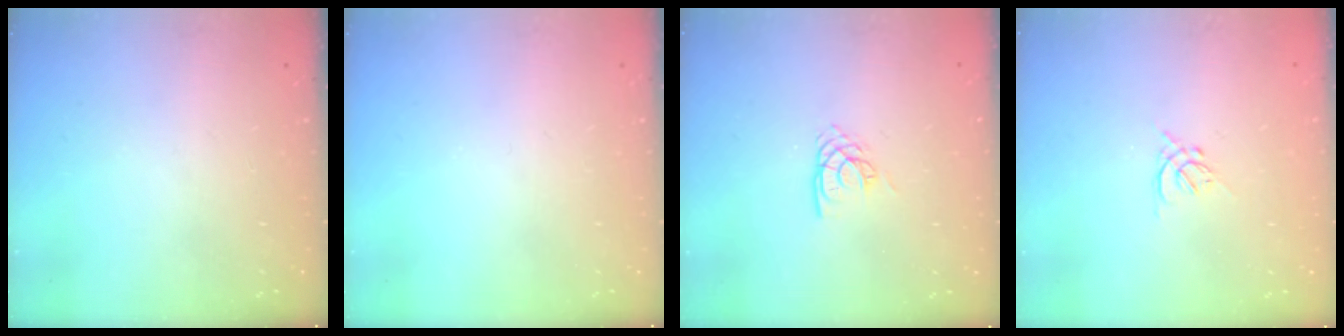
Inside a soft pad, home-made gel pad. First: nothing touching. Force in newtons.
{"total": 0.0}
{"total": 5.1, "press": 5.1, "slide": 0.4}
{"total": 1.3, "press": 1.2, "slide": 0.5}